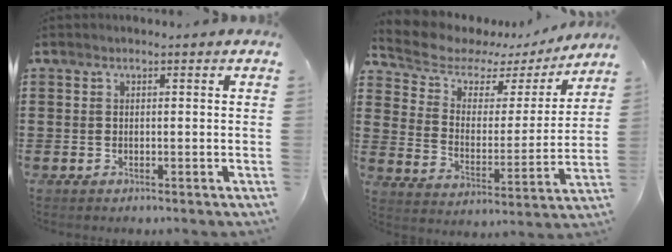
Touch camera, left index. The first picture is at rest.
{"total": 5.3, "force": [4.2, 3.0, 1.1], "torque": [-0.057, -0.023, 0.068]}